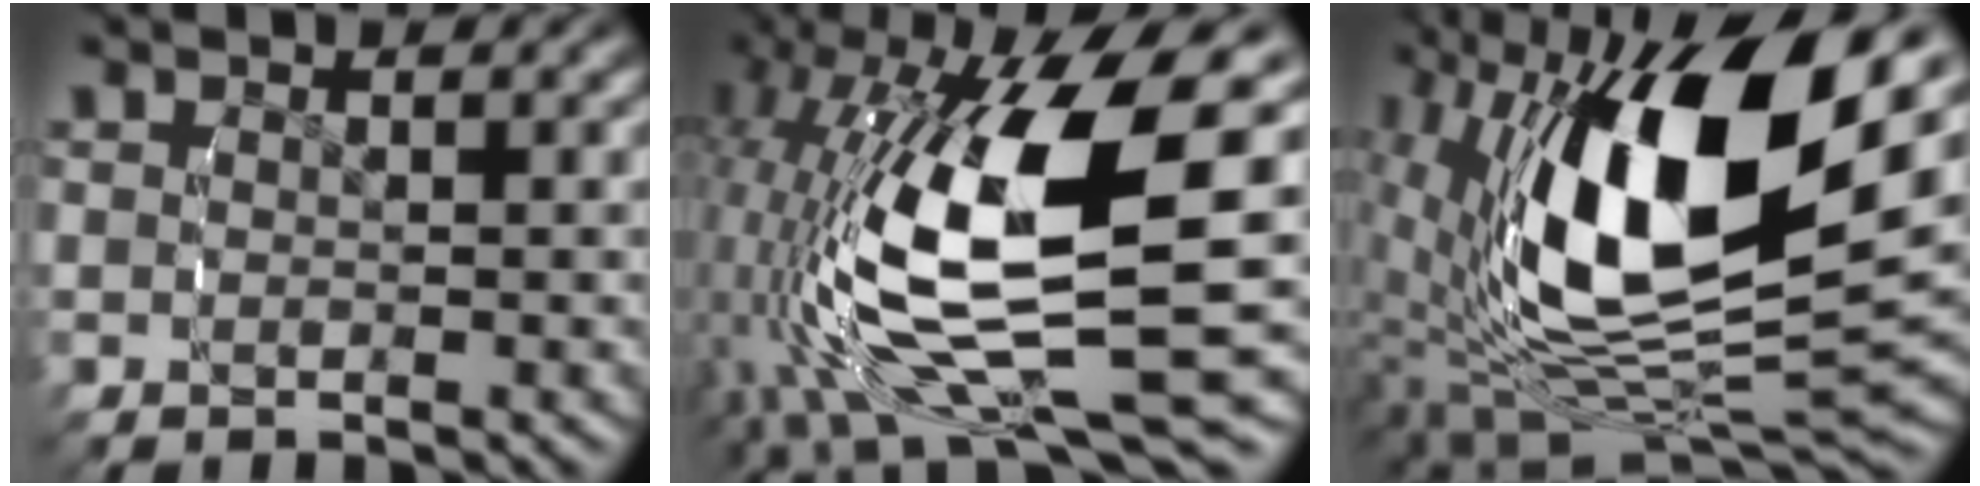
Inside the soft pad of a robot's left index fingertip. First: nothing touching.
{"total": 14.7, "force": [-2.4, 6.9, 12.7], "torque": [-0.255, -0.035, -0.011]}
{"total": 18.1, "force": [0.7, 8.5, 16.0], "torque": [-0.282, -0.022, 0.030]}